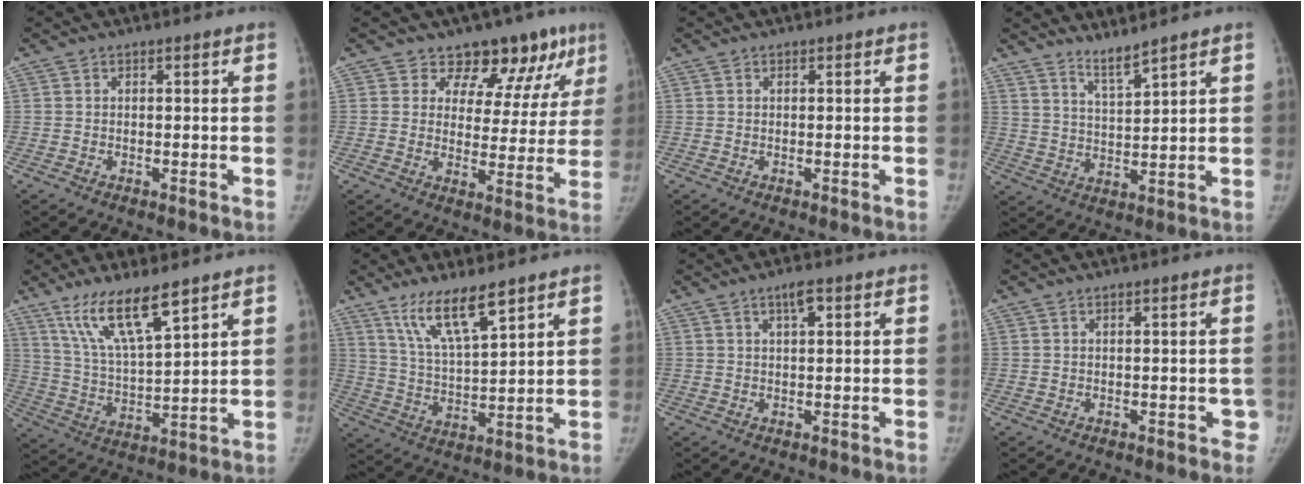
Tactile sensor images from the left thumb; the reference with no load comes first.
{"total": 12.9, "force": [9.1, 7.9, 4.4], "torque": [0.003, -0.044, 0.098]}
{"total": 0.0}
{"total": 4.7, "force": [4.2, -0.1, 1.9], "torque": [-0.036, -0.047, 0.090]}
{"total": 12.5, "force": [8.5, 2.4, 8.8], "torque": [-0.161, -0.043, 0.176]}
{"total": 10.4, "force": [7.3, 2.0, 7.2], "torque": [-0.133, -0.043, 0.149]}
{"total": 2.9, "force": [1.4, 0.8, 2.4], "torque": [-0.041, 0.000, 0.024]}
{"total": 1.9, "force": [-0.2, 1.2, 1.4], "torque": [0.000, 0.005, -0.001]}